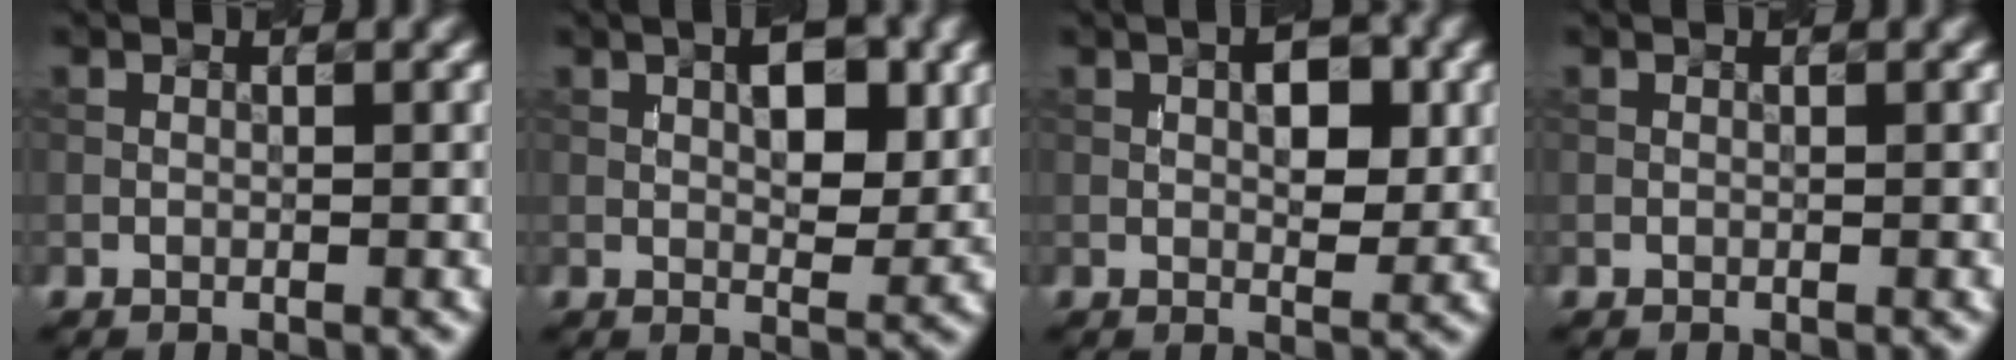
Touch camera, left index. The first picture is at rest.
{"total": 4.0, "force": [1.0, 1.8, 3.4], "torque": [-0.050, 0.000, 0.016]}
{"total": 3.6, "force": [0.6, 1.7, 3.1], "torque": [-0.042, 0.000, 0.008]}
{"total": 0.0}